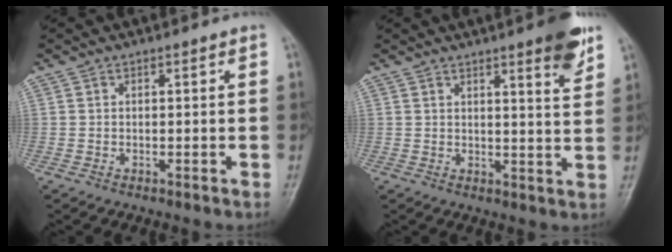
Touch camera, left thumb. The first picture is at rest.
{"total": 6.8, "force": [4.4, 0.9, 5.1], "torque": [-0.059, -0.027, 0.056]}